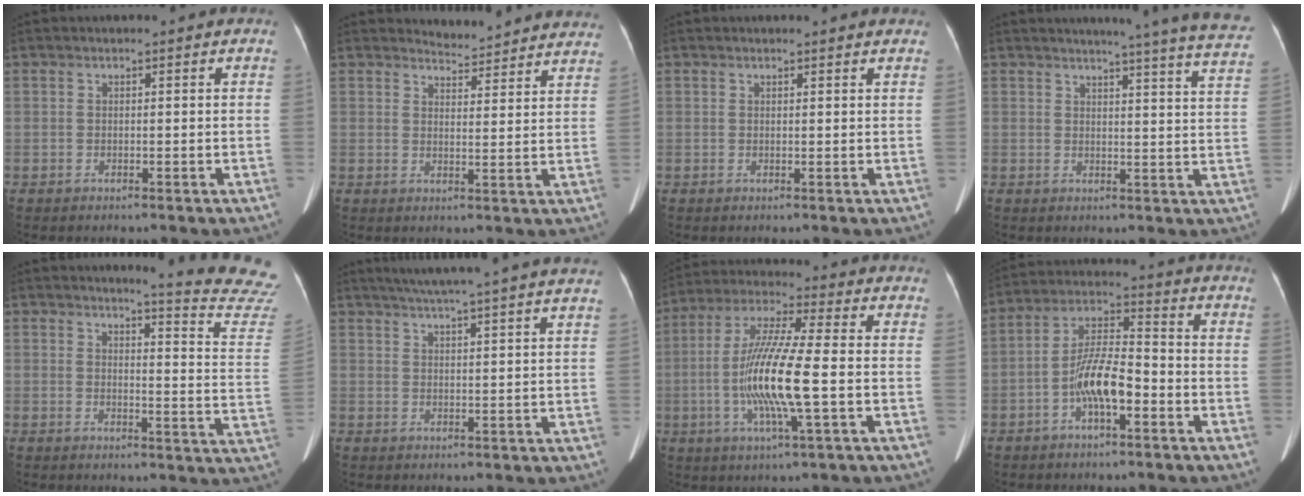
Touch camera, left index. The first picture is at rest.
{"total": 11.6, "force": [11.4, 1.3, 1.0], "torque": [0.006, -0.024, 0.117]}
{"total": 2.2, "force": [2.2, 0.2, 0.6], "torque": [-0.008, -0.002, 0.016]}
{"total": 18.5, "force": [17.0, -0.6, 7.4], "torque": [-0.093, -0.077, 0.176]}
{"total": 14.8, "force": [14.5, -1.4, 2.6], "torque": [-0.017, -0.142, 0.138]}
{"total": 17.0, "force": [14.7, -1.0, 8.5], "torque": [-0.141, 0.009, 0.186]}
{"total": 13.9, "force": [-2.3, 1.0, 13.6], "torque": [-0.274, -0.003, -0.045]}
{"total": 9.2, "force": [-3.4, 2.7, 8.1], "torque": [-0.163, 0.018, -0.061]}